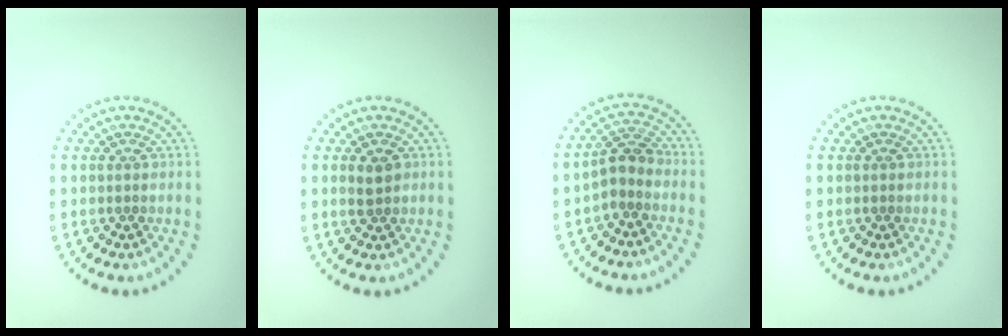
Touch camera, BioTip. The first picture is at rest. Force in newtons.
{"total": 1.5, "press": 1.5, "slide": 0.1}
{"total": 2.6, "press": 2.1, "slide": 1.5}
{"total": 0.0}